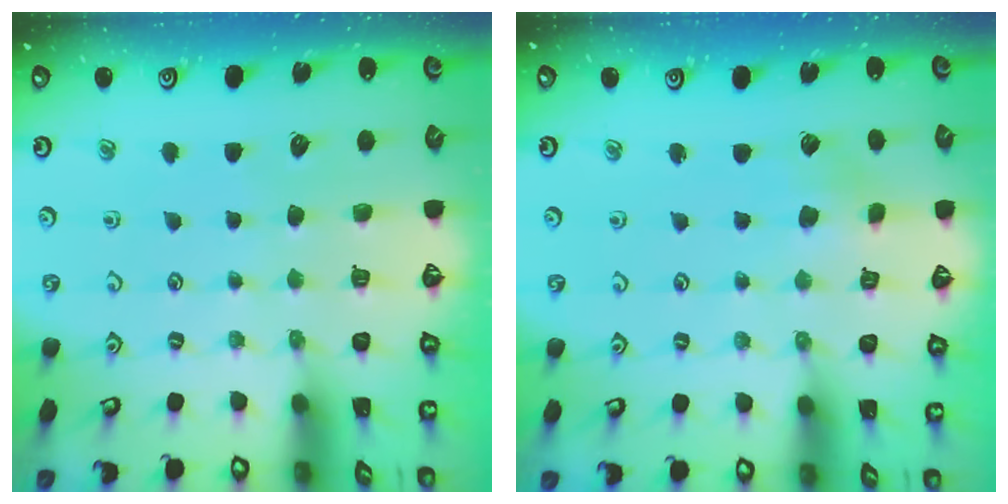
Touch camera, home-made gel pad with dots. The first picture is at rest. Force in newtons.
{"total": 2.7, "press": 2.7, "slide": 0.3}